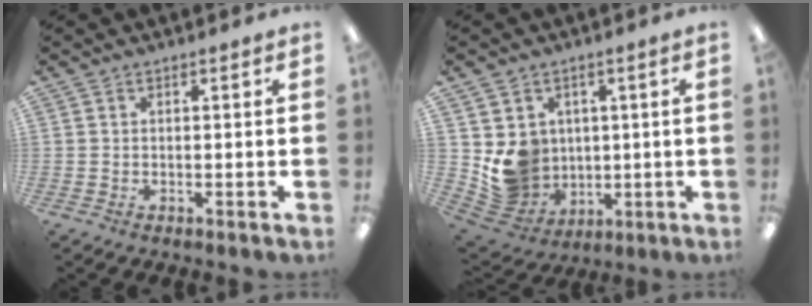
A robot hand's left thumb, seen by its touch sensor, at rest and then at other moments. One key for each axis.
{"total": 9.1, "fx": 2.2, "fy": 8.6, "fz": 1.9, "tx": -0.050, "ty": -0.019, "tz": 0.056}